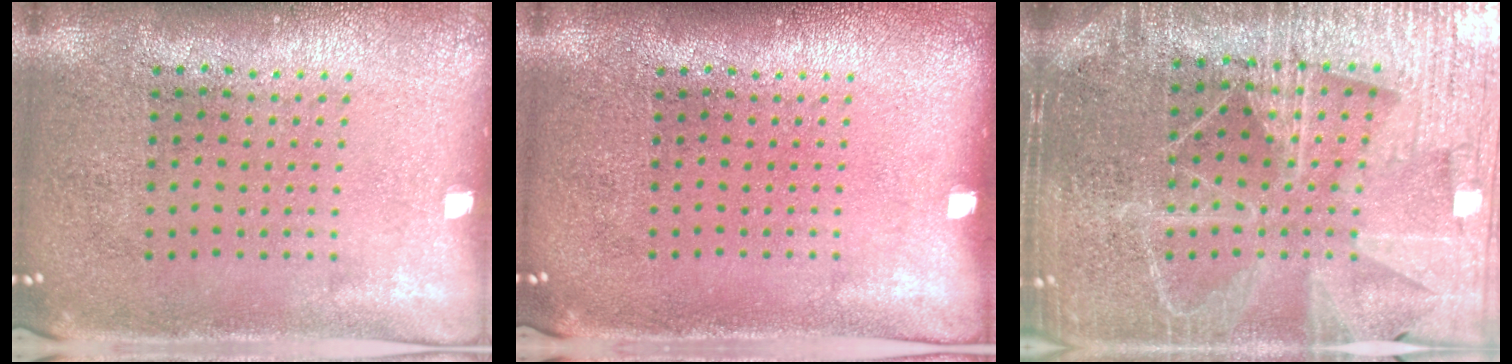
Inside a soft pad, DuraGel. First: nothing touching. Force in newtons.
{"total": 0.0}
{"total": 5.1, "press": 4.6, "slide": 2.2}